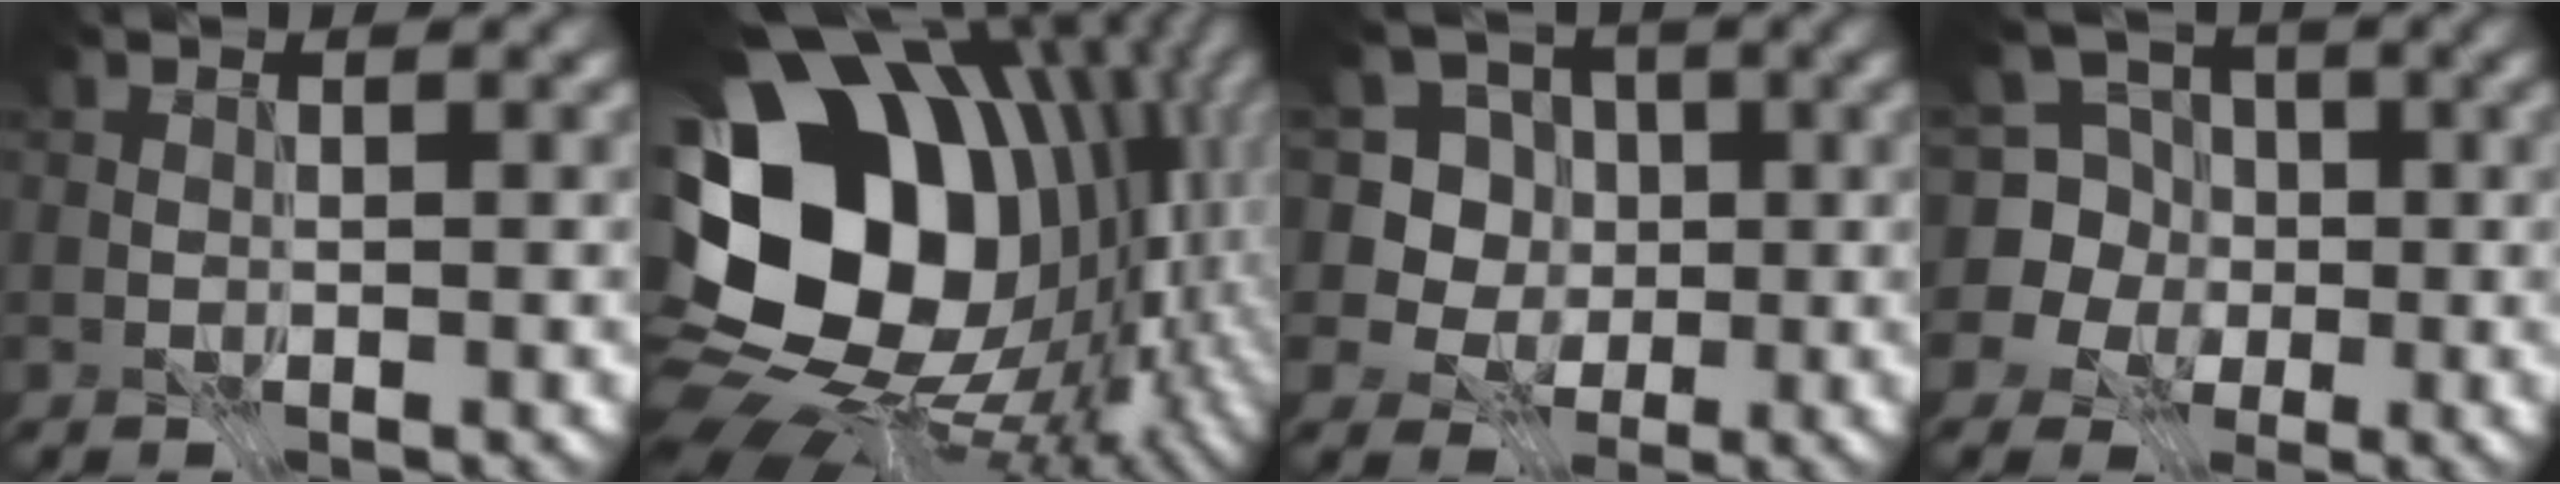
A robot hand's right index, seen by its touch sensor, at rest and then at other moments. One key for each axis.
{"total": 19.3, "fx": -0.6, "fy": 15.0, "fz": 12.2, "tx": -0.232, "ty": -0.011, "tz": 0.017}
{"total": 6.3, "fx": -0.6, "fy": 5.8, "fz": 2.4, "tx": -0.042, "ty": 0.017, "tz": -0.045}
{"total": 7.0, "fx": -0.4, "fy": 6.5, "fz": 2.4, "tx": -0.050, "ty": 0.034, "tz": -0.055}